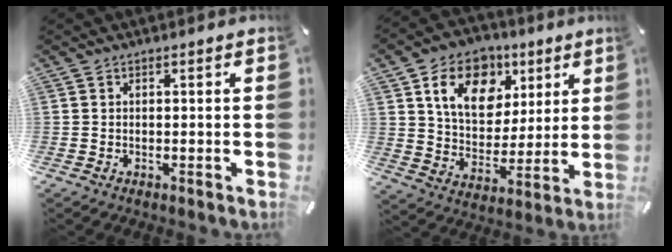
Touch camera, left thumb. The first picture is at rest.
{"total": 14.6, "force": [6.9, 10.9, 6.8], "torque": [-0.111, -0.020, 0.128]}